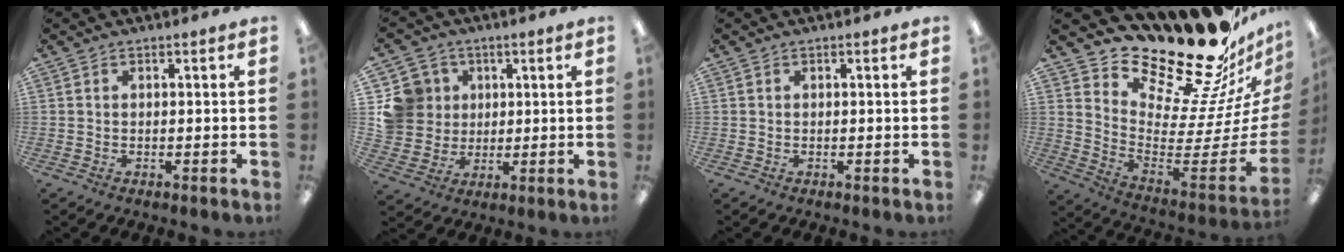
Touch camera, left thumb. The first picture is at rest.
{"total": 11.3, "force": [2.8, 10.6, 2.5], "torque": [-0.064, -0.001, 0.062]}
{"total": 0.0}
{"total": 25.3, "force": [21.0, 7.5, 12.0], "torque": [-0.150, -0.192, 0.366]}